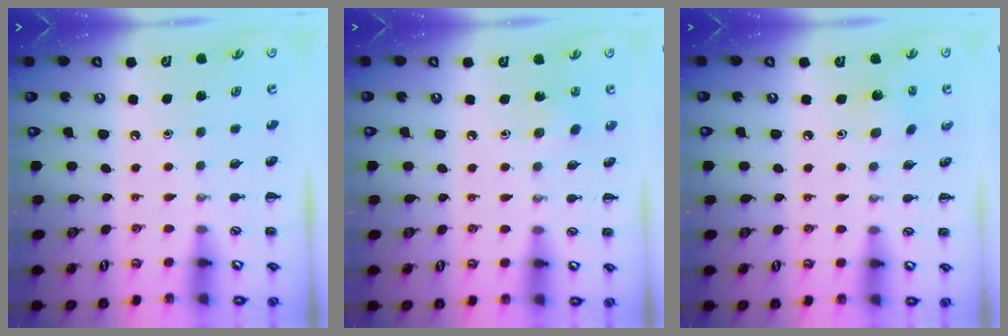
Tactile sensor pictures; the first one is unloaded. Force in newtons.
{"total": 2.7, "press": 2.6, "slide": 0.8}
{"total": 2.1, "press": 2.0, "slide": 0.5}